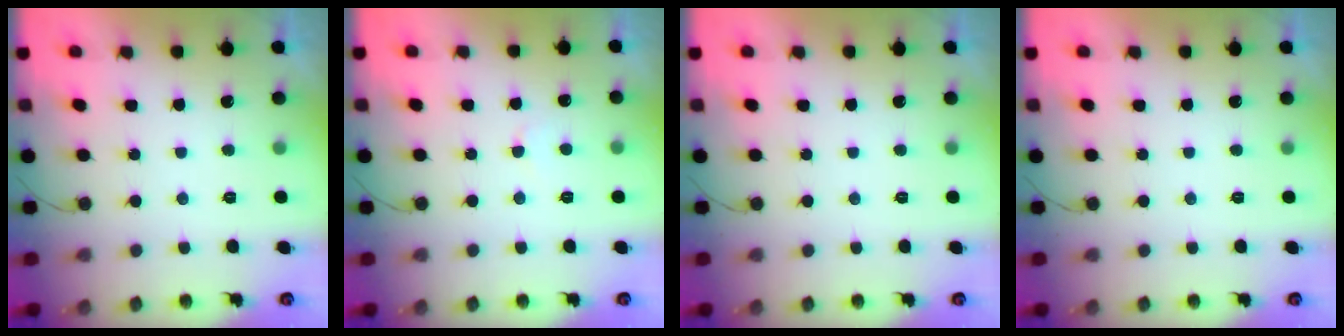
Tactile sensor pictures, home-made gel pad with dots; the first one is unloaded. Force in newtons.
{"total": 2.9, "press": 2.9, "slide": 0.3}
{"total": 0.0}
{"total": 0.0}